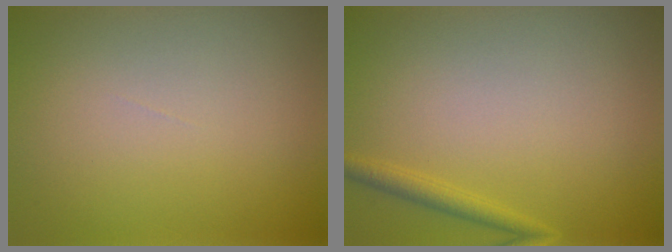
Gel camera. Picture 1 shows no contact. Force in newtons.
{"total": 1.5, "press": 1.5, "slide": 0.1}